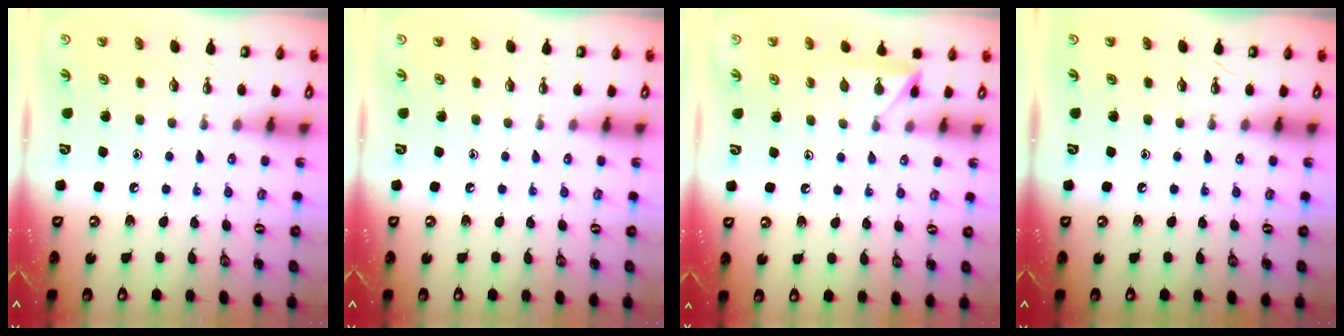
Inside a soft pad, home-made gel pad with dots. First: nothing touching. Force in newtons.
{"total": 0.0}
{"total": 5.4, "press": 5.3, "slide": 0.5}
{"total": 0.0}